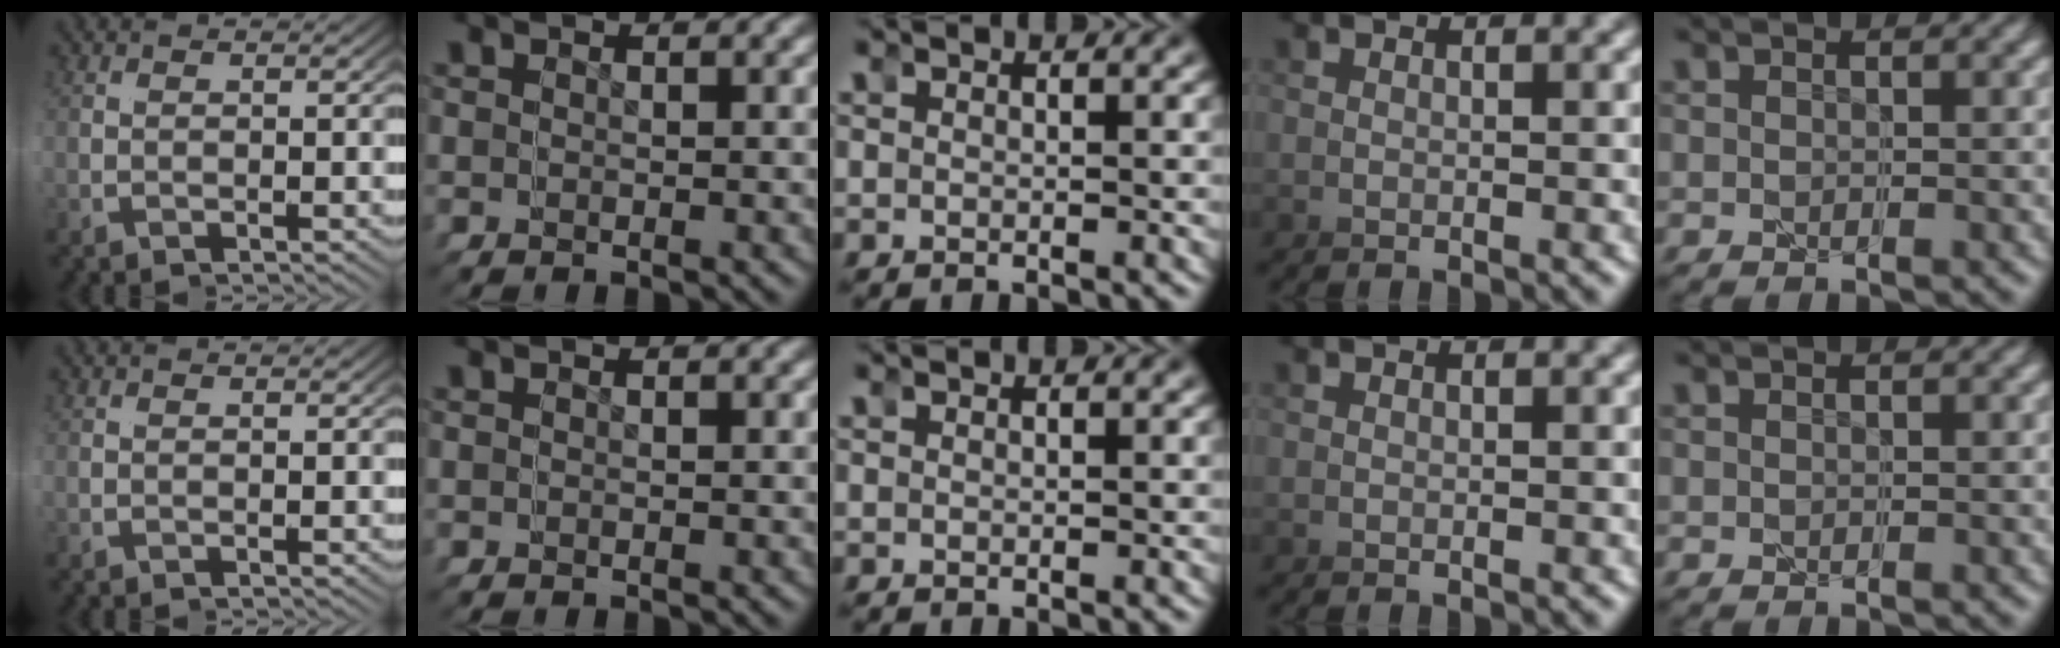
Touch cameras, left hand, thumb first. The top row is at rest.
{}